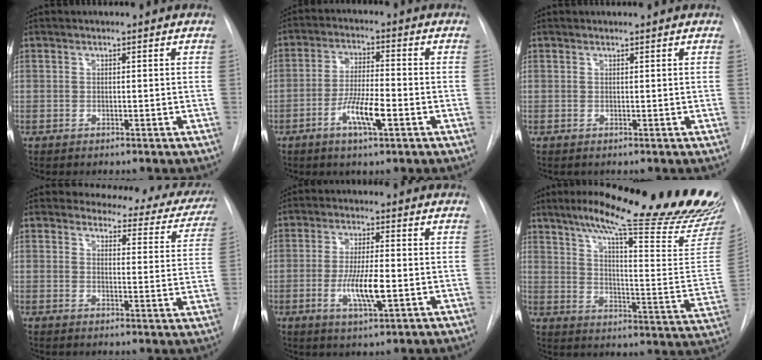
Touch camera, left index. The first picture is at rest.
{"total": 7.1, "force": [-3.4, 1.0, 6.1], "torque": [-0.118, -0.010, -0.063]}
{"total": 0.0}
{"total": 14.7, "force": [13.8, 4.5, 2.3], "torque": [0.013, -0.069, 0.124]}
{"total": 7.3, "force": [-2.0, 1.2, 7.0], "torque": [-0.133, -0.016, -0.035]}
{"total": 28.0, "force": [22.8, 0.8, 16.2], "torque": [-0.220, -0.091, 0.299]}